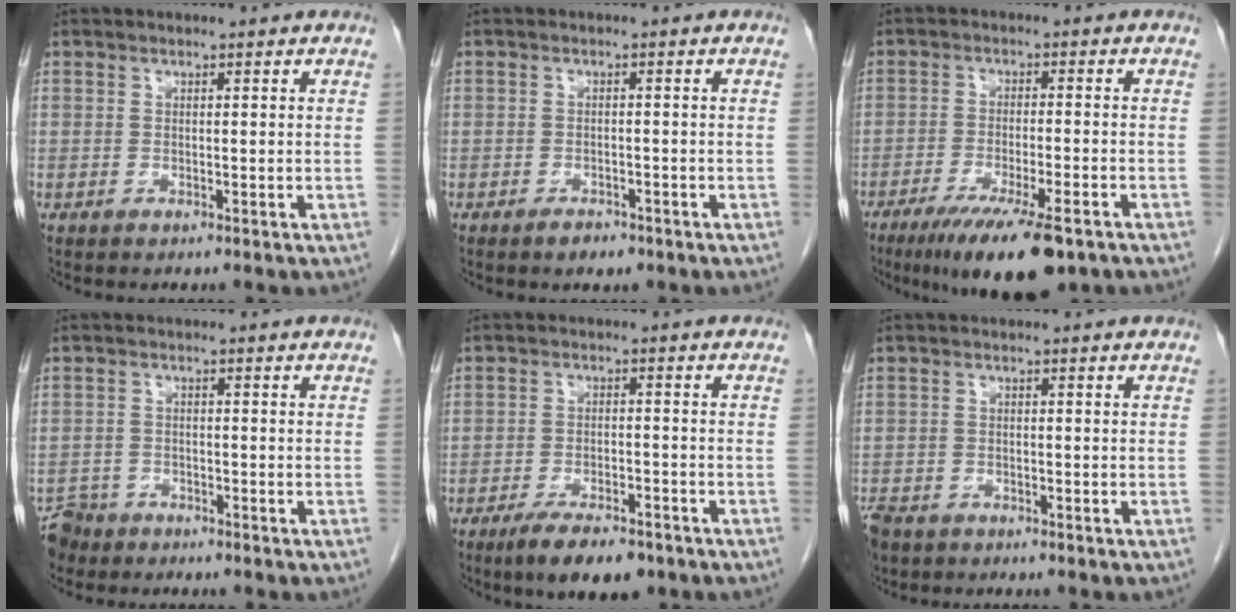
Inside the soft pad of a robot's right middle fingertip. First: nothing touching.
{"total": 2.1, "force": [-1.5, 1.1, 1.0], "torque": [-0.017, 0.002, -0.017]}
{"total": 12.3, "force": [-8.3, 2.2, 8.8], "torque": [-0.137, -0.025, -0.129]}
{"total": 5.7, "force": [-5.3, 2.0, 0.0], "torque": [0.003, -0.007, -0.103]}
{"total": 7.9, "force": [-5.7, 2.6, 4.8], "torque": [-0.078, -0.007, -0.091]}
{"total": 6.9, "force": [-4.7, 4.3, 2.5], "torque": [-0.068, -0.008, -0.082]}